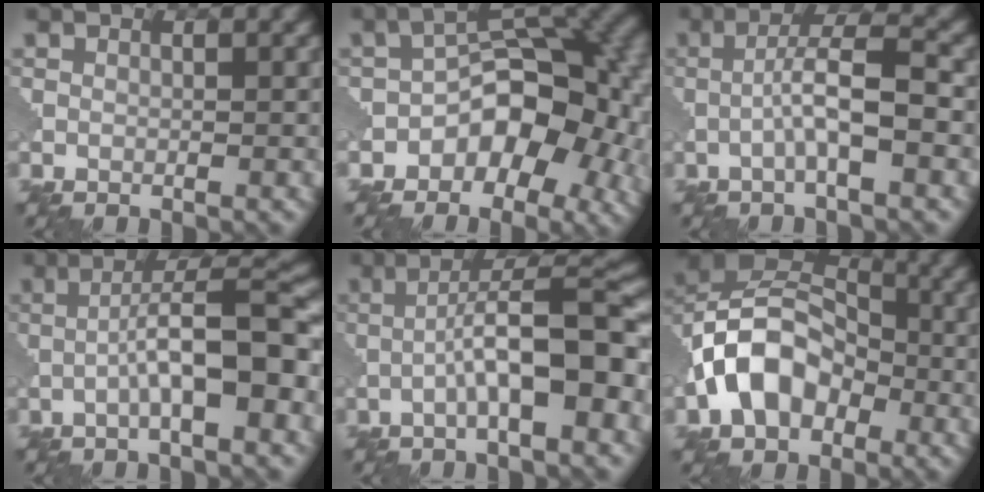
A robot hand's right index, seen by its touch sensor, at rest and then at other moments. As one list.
[{"total": 10.3, "force": [-2.8, 6.4, 7.6], "torque": [-0.084, 0.010, -0.052]}, {"total": 4.7, "force": [-1.2, 0.7, 4.5], "torque": [-0.078, 0.017, -0.030]}, {"total": 7.4, "force": [-1.7, 1.5, 7.0], "torque": [-0.107, 0.019, -0.030]}, {"total": 8.2, "force": [-1.9, 1.9, 7.7], "torque": [-0.115, 0.020, -0.034]}, {"total": 9.1, "force": [-2.4, 6.4, 6.0], "torque": [-0.106, 0.014, -0.062]}]